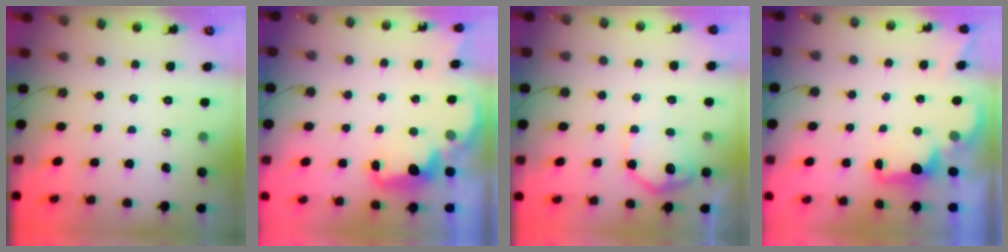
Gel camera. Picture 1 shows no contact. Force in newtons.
{"total": 2.1, "press": 2.0, "slide": 0.6}
{"total": 10.7, "press": 10.7, "slide": 0.5}
{"total": 1.8, "press": 1.6, "slide": 0.7}